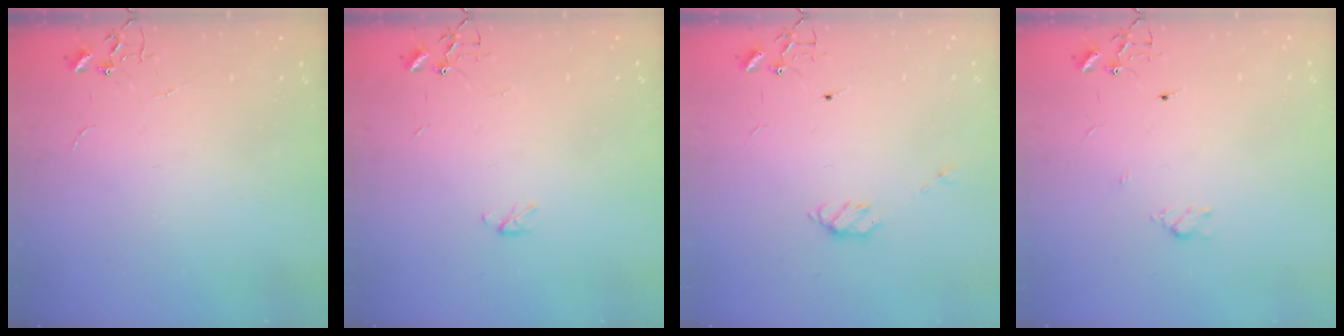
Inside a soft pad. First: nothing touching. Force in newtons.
{"total": 2.9, "press": 2.9, "slide": 0.5}
{"total": 5.1, "press": 5.0, "slide": 0.9}
{"total": 4.4, "press": 4.4, "slide": 0.6}